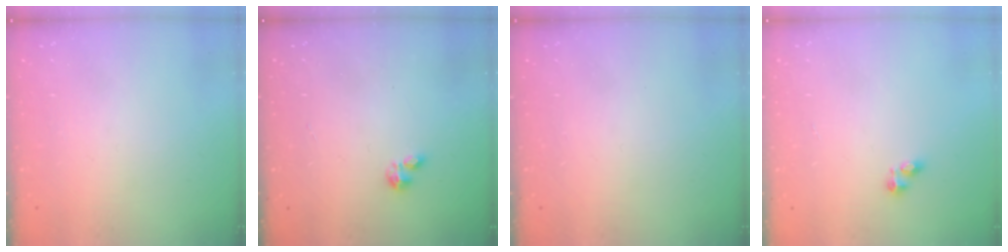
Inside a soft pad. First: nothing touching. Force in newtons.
{"total": 0.7, "press": 0.6, "slide": 0.2}
{"total": 0.0}
{"total": 2.8, "press": 2.8, "slide": 0.4}